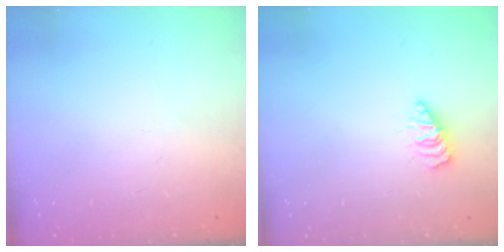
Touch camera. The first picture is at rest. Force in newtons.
{"total": 2.3, "press": 2.2, "slide": 0.4}